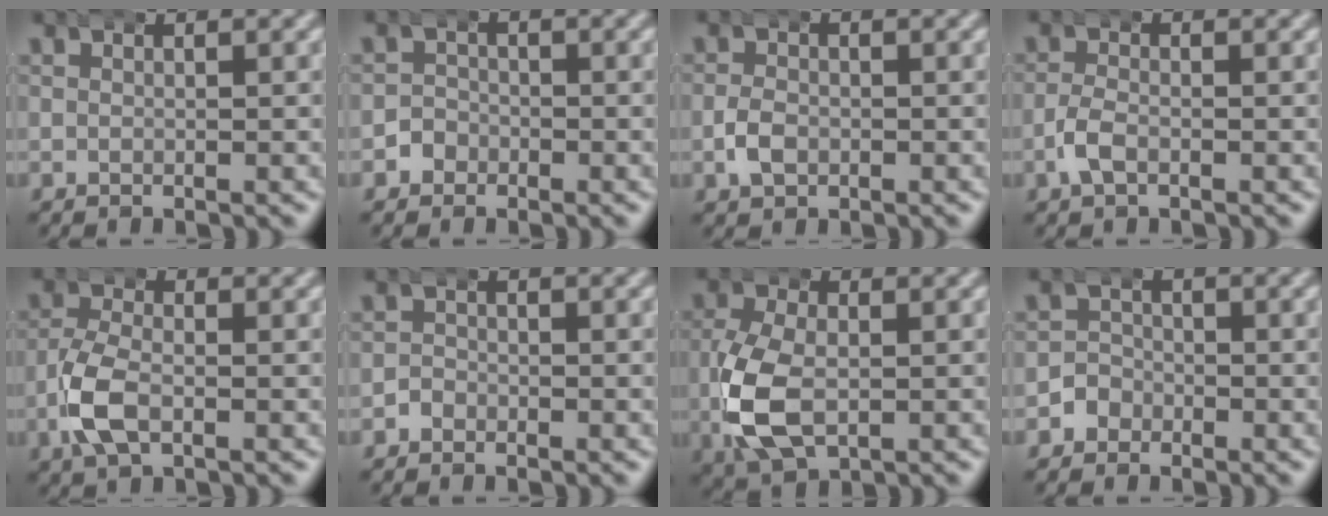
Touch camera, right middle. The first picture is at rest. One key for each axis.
{"total": 2.0, "fx": -1.0, "fy": 1.7, "fz": 0.0, "tx": 0.001, "ty": 0.001, "tz": -0.024}
{"total": 1.8, "fx": -0.7, "fy": 1.2, "fz": 1.0, "tx": -0.031, "ty": -0.002, "tz": -0.011}
{"total": 2.1, "fx": -1.1, "fy": 1.0, "fz": 1.5, "tx": -0.040, "ty": -0.004, "tz": -0.019}
{"total": 4.3, "fx": -1.3, "fy": 2.4, "fz": 3.3, "tx": -0.085, "ty": -0.009, "tz": -0.021}
{"total": 1.1, "fx": -0.9, "fy": 0.7, "fz": 0.0, "tx": -0.003, "ty": -0.002, "tz": -0.017}
{"total": 6.9, "fx": -1.0, "fy": 4.6, "fz": 5.0, "tx": -0.136, "ty": -0.016, "tz": -0.005}
{"total": 2.2, "fx": -1.2, "fy": 1.9, "fz": 0.0, "tx": -0.002, "ty": 0.000, "tz": -0.026}